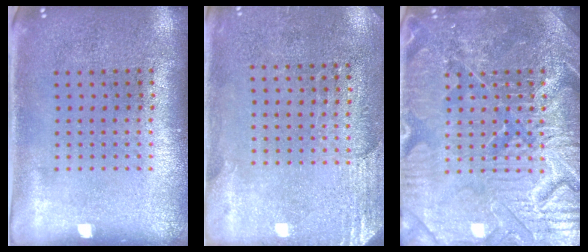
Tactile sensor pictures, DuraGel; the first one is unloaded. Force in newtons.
{"total": 2.6, "press": 2.3, "slide": 1.2}
{"total": 5.2, "press": 5.1, "slide": 0.6}